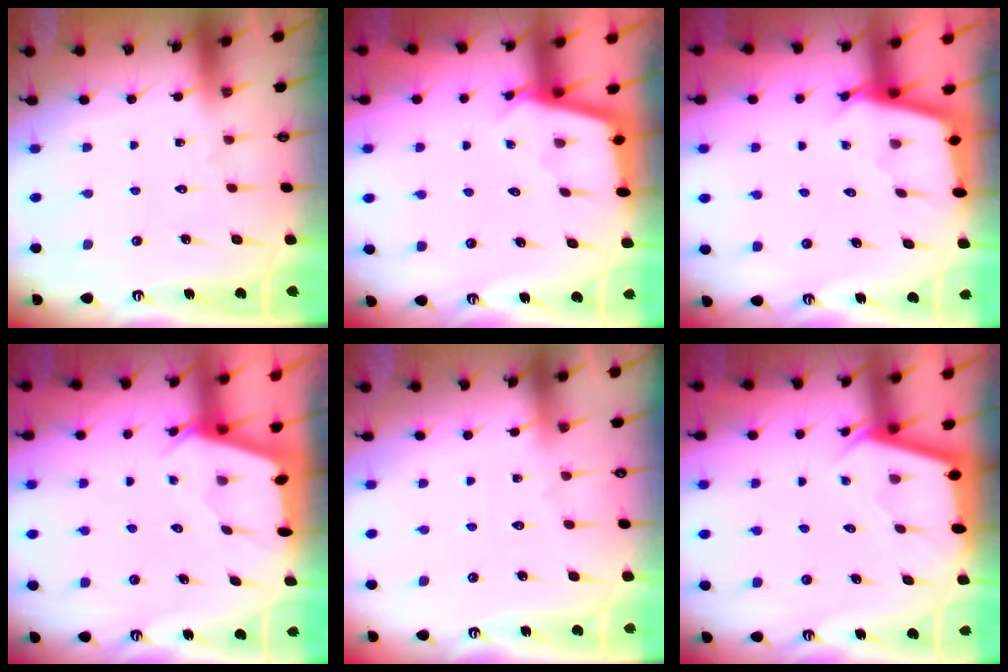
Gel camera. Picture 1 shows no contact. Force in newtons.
{"total": 2.7, "press": 2.7, "slide": 0.3}
{"total": 2.5, "press": 2.5, "slide": 0.1}
{"total": 2.5, "press": 2.5, "slide": 0.3}
{"total": 2.4, "press": 2.4, "slide": 0.4}
{"total": 2.4, "press": 2.4, "slide": 0.2}